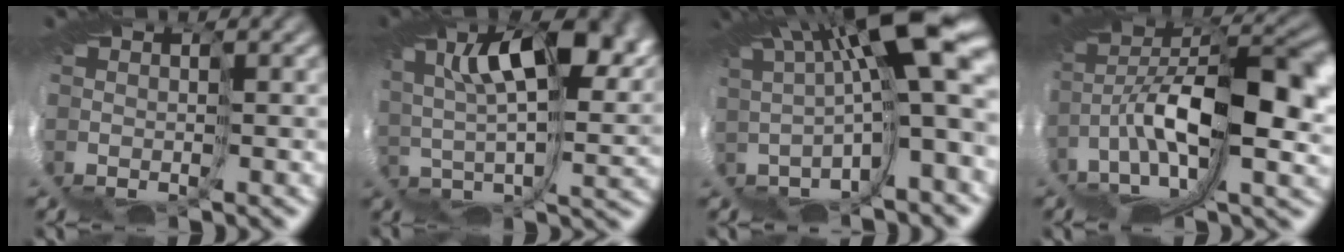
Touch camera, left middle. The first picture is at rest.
{"total": 9.2, "force": [5.6, 2.0, 7.0], "torque": [-0.128, -0.004, 0.105]}
{"total": 10.8, "force": [2.6, 0.2, 10.5], "torque": [-0.158, 0.025, 0.046]}
{"total": 9.9, "force": [0.9, 4.1, 9.0], "torque": [-0.187, 0.015, 0.010]}